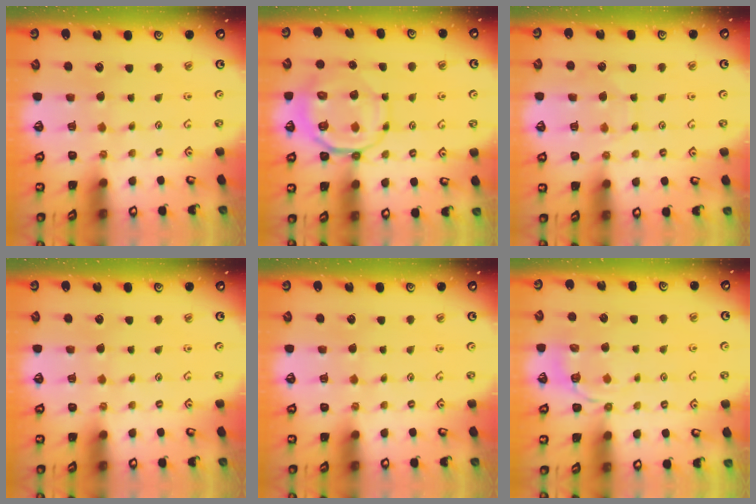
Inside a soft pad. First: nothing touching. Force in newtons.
{"total": 9.3, "press": 8.9, "slide": 2.4}
{"total": 6.4, "press": 6.3, "slide": 0.6}
{"total": 0.0}
{"total": 0.0}
{"total": 6.6, "press": 6.5, "slide": 0.5}